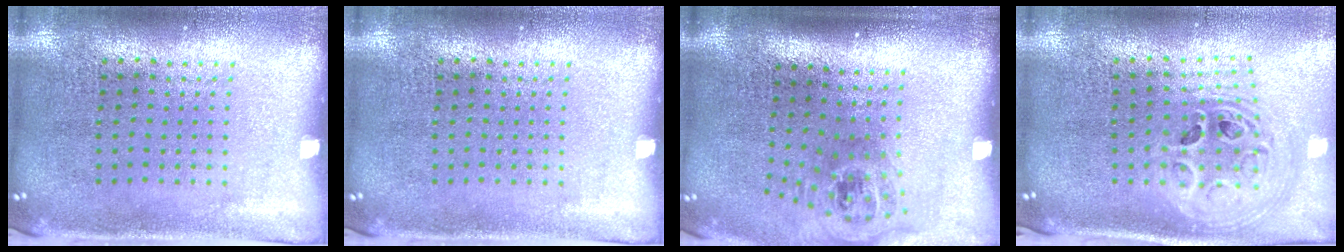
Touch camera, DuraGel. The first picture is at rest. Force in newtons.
{"total": 0.0}
{"total": 1.6, "press": 1.2, "slide": 1.1}
{"total": 2.5, "press": 1.8, "slide": 1.7}